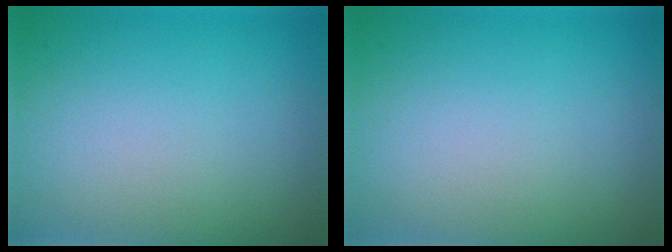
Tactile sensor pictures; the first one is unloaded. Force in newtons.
{"total": 0.0}